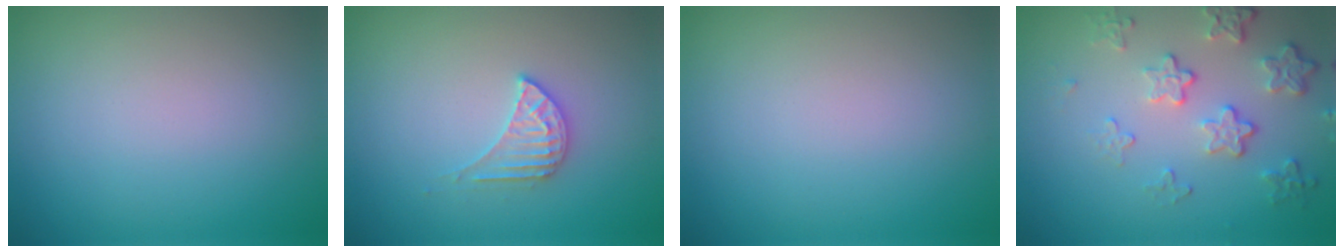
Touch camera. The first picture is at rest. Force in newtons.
{"total": 2.3, "press": 2.3, "slide": 0.3}
{"total": 0.0}
{"total": 4.2, "press": 3.1, "slide": 2.8}